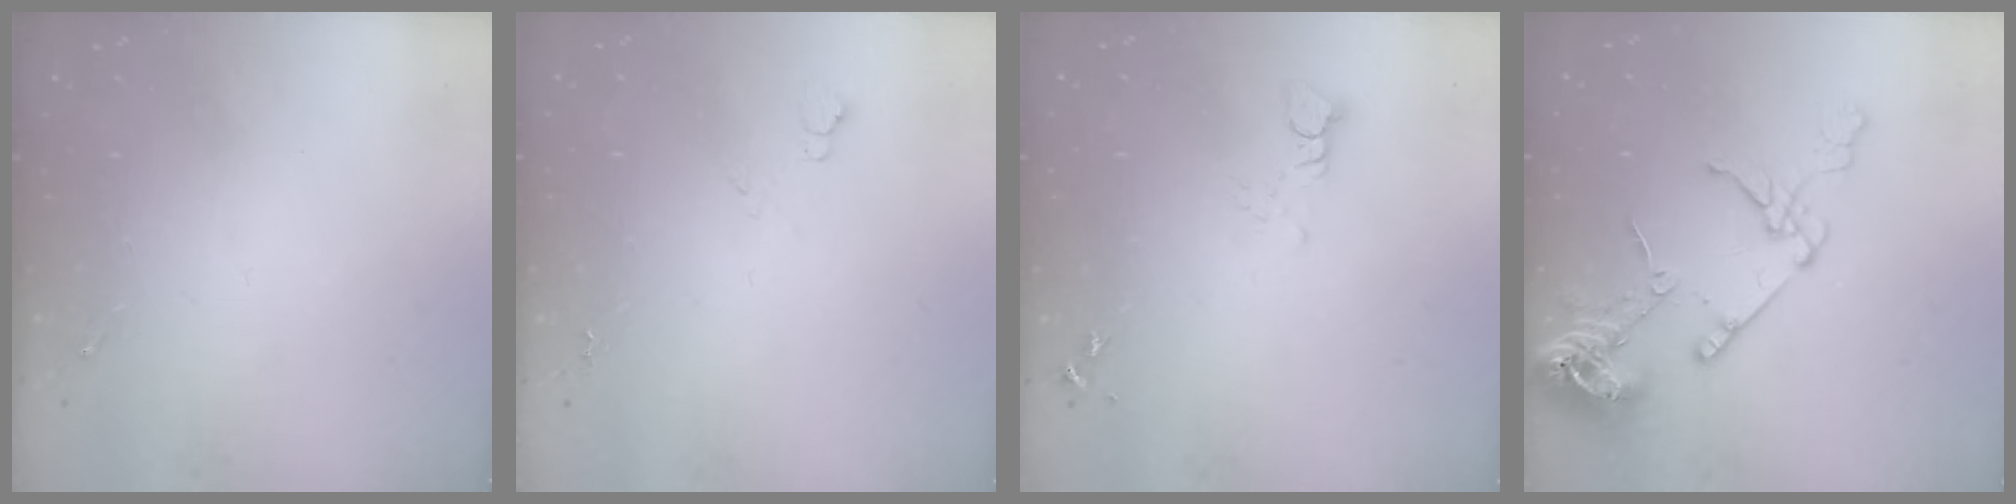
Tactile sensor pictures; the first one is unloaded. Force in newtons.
{"total": 5.5, "press": 5.4, "slide": 0.7}
{"total": 3.3, "press": 3.3, "slide": 0.1}
{"total": 15.7, "press": 15.6, "slide": 2.0}